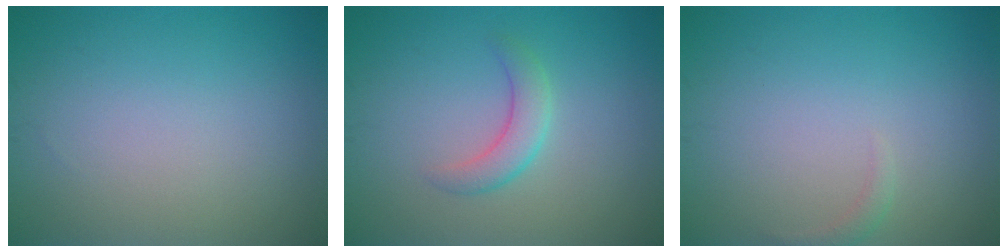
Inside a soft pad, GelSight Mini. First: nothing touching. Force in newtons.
{"total": 2.4, "press": 2.4, "slide": 0.1}
{"total": 0.8, "press": 0.7, "slide": 0.1}